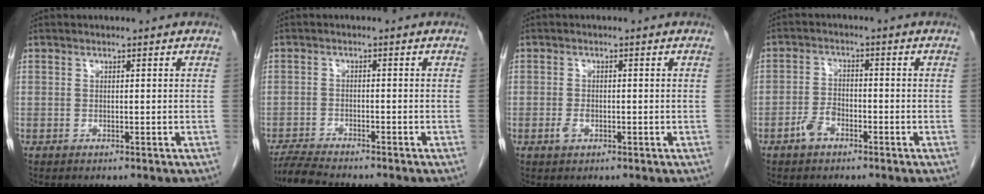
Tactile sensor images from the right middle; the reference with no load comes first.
{"total": 5.8, "force": [-5.4, 0.2, 2.1], "torque": [-0.037, -0.019, -0.093]}
{"total": 1.6, "force": [-0.6, 0.9, 1.2], "torque": [-0.026, 0.001, -0.010]}
{"total": 3.4, "force": [-2.1, 1.9, 2.0], "torque": [-0.043, 0.004, -0.039]}